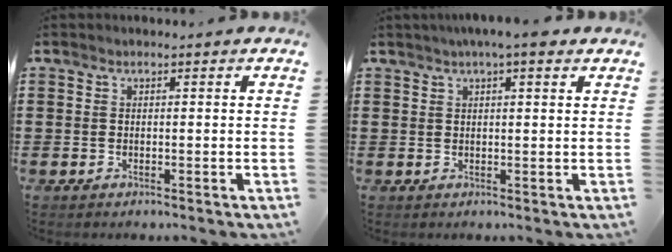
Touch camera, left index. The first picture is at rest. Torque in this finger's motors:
{"motor_torque": [1.11, -1.03, 0.40, 0.10]}